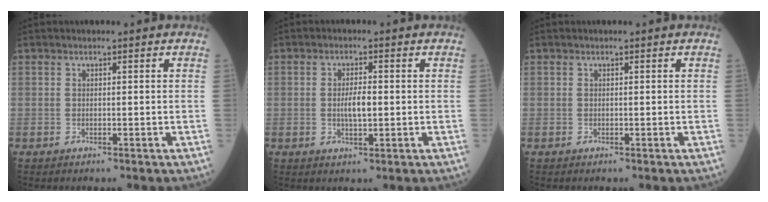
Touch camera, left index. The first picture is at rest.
{"total": 3.2, "force": [0.0, 0.9, 3.1], "torque": [-0.060, -0.001, 0.000]}
{"total": 0.0}